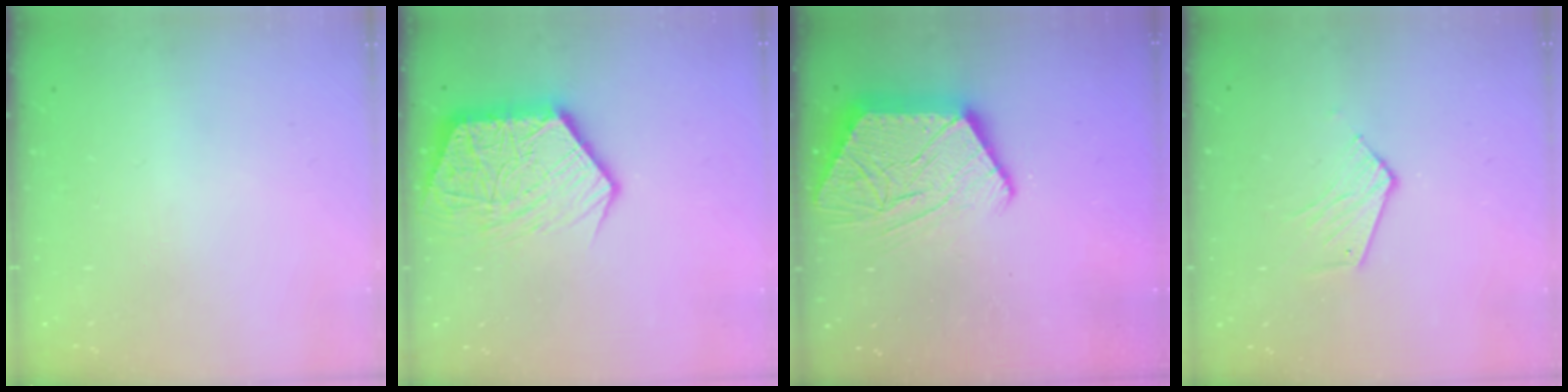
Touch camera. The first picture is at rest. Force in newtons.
{"total": 17.7, "press": 17.6, "slide": 1.7}
{"total": 15.1, "press": 15.1, "slide": 1.0}
{"total": 4.8, "press": 4.8, "slide": 0.4}